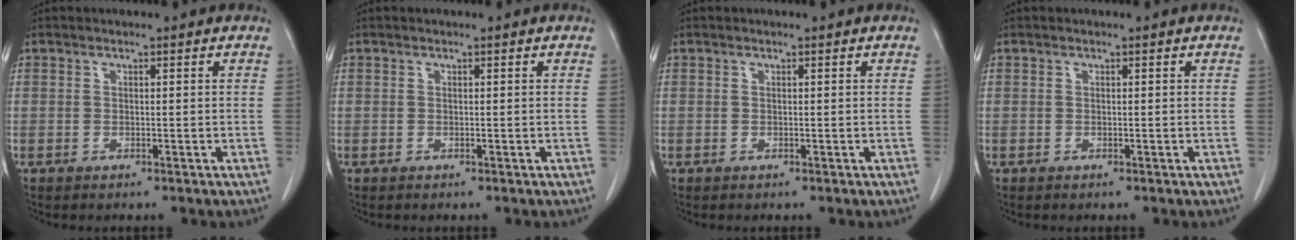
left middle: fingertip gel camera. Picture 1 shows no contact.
{"total": 0.0}
{"total": 0.0}
{"total": 0.0}